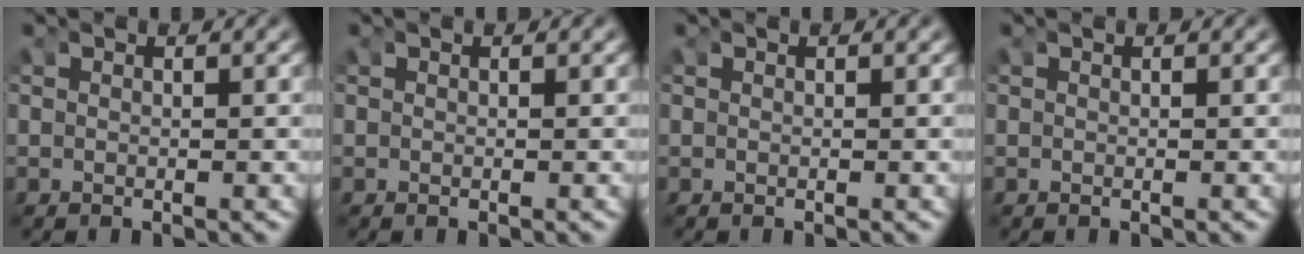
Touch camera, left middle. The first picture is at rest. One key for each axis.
{"total": 0.0}
{"total": 0.0}
{"total": 0.0}